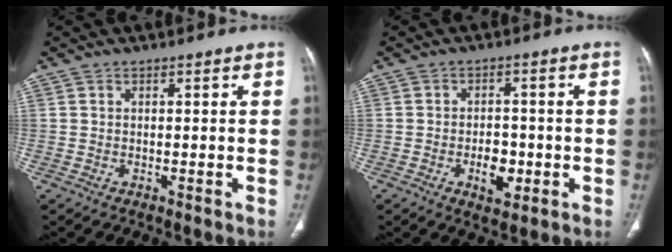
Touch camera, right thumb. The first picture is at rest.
{"total": 5.4, "force": [-1.6, 3.3, 4.1], "torque": [-0.047, 0.005, -0.020]}